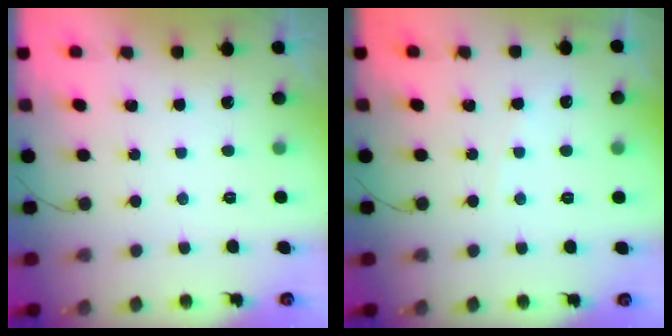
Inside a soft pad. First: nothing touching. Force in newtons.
{"total": 2.3, "press": 2.3, "slide": 0.4}